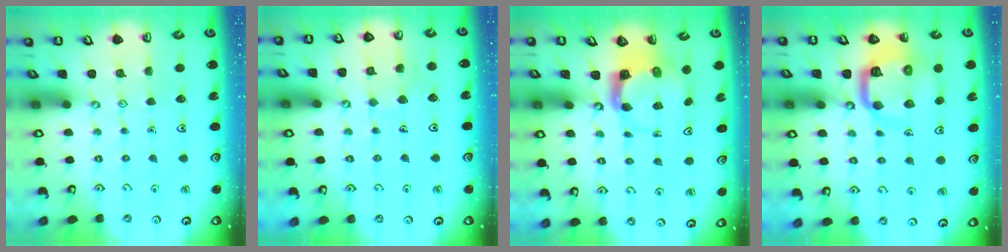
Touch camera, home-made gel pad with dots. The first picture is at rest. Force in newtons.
{"total": 5.7, "press": 5.7, "slide": 0.2}
{"total": 3.6, "press": 3.5, "slide": 0.5}
{"total": 12.1, "press": 12.0, "slide": 1.2}